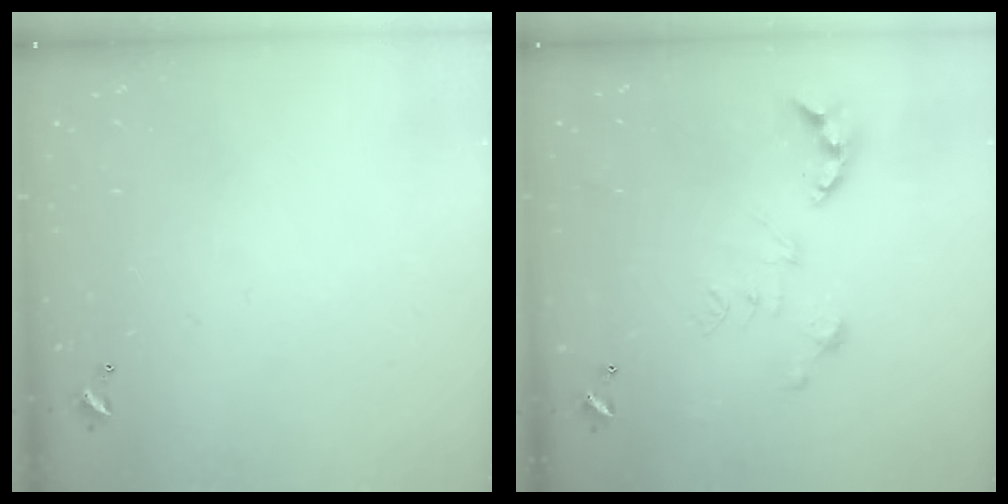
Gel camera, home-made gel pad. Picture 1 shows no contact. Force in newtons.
{"total": 0.8, "press": 0.8, "slide": 0.3}